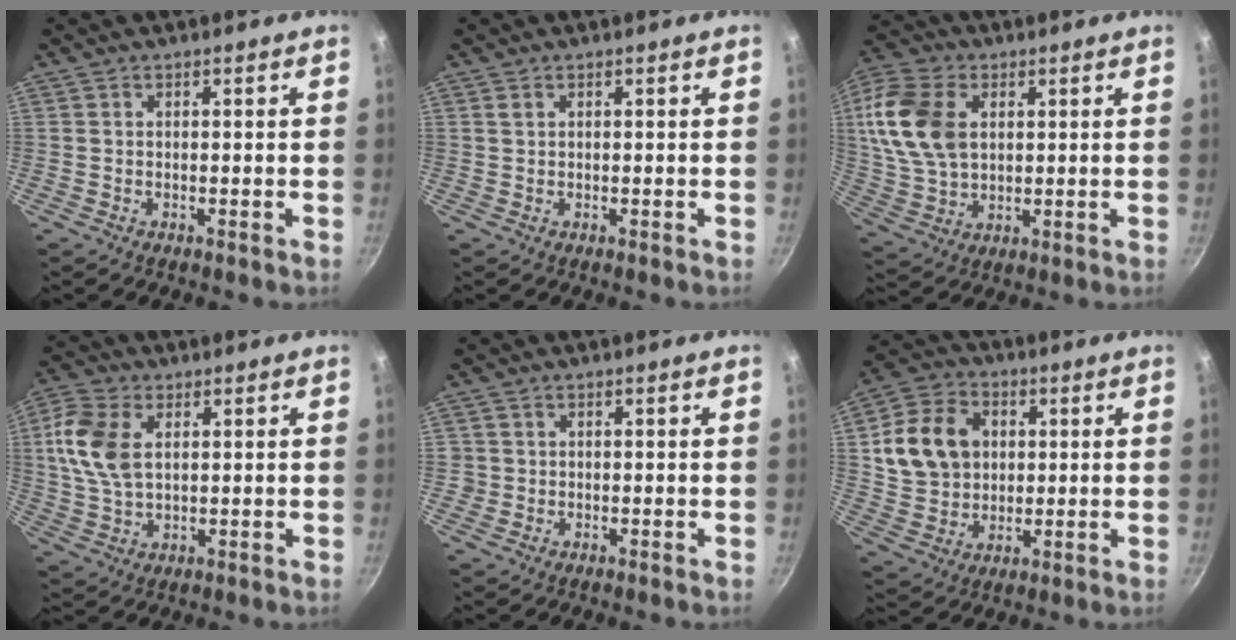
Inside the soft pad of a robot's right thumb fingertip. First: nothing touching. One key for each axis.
{"total": 0.5, "fx": 0.3, "fy": 0.3, "fz": 0.3, "tx": -0.006, "ty": -0.001, "tz": 0.007}
{"total": 16.2, "fx": 3.2, "fy": 11.1, "fz": 11.3, "tx": -0.213, "ty": 0.002, "tz": 0.062}
{"total": 11.0, "fx": 2.4, "fy": 7.0, "fz": 8.2, "tx": -0.161, "ty": 0.002, "tz": 0.041}
{"total": 1.5, "fx": -0.3, "fy": 1.4, "fz": 0.2, "tx": 0.003, "ty": 0.006, "tz": -0.003}
{"total": 14.4, "fx": 2.7, "fy": 11.6, "fz": 8.1, "tx": -0.129, "ty": 0.004, "tz": 0.049}